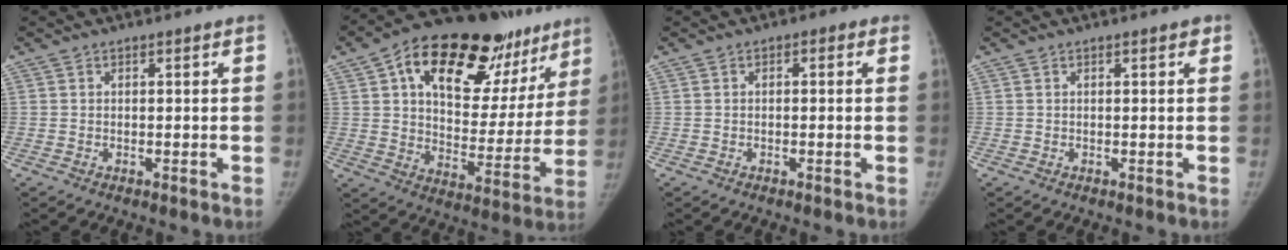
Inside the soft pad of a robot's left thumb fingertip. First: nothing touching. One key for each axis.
{"total": 29.3, "fx": 16.6, "fy": 15.3, "fz": 18.7, "tx": -0.231, "ty": -0.007, "tz": 0.249}
{"total": 1.4, "fx": 0.2, "fy": 1.1, "fz": 1.0, "tx": 0.003, "ty": 0.009, "tz": -0.010}
{"total": 0.9, "fx": 0.5, "fy": 0.4, "fz": 0.7, "tx": -0.007, "ty": 0.000, "tz": 0.004}